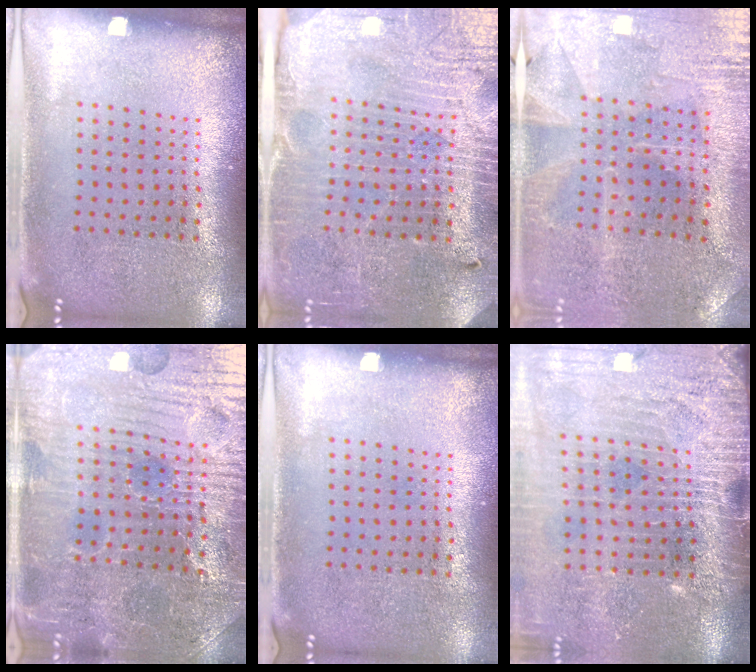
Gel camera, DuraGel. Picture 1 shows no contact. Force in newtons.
{"total": 3.8, "press": 3.7, "slide": 0.9}
{"total": 0.9, "press": 0.8, "slide": 0.3}
{"total": 4.1, "press": 4.0, "slide": 0.5}
{"total": 0.0}
{"total": 4.2, "press": 3.6, "slide": 2.1}